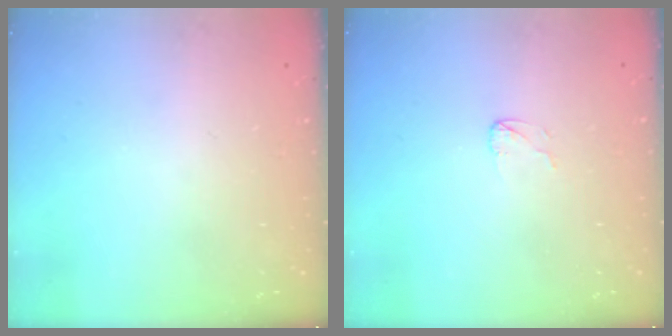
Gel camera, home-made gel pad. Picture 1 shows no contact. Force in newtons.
{"total": 2.6, "press": 2.6, "slide": 0.2}